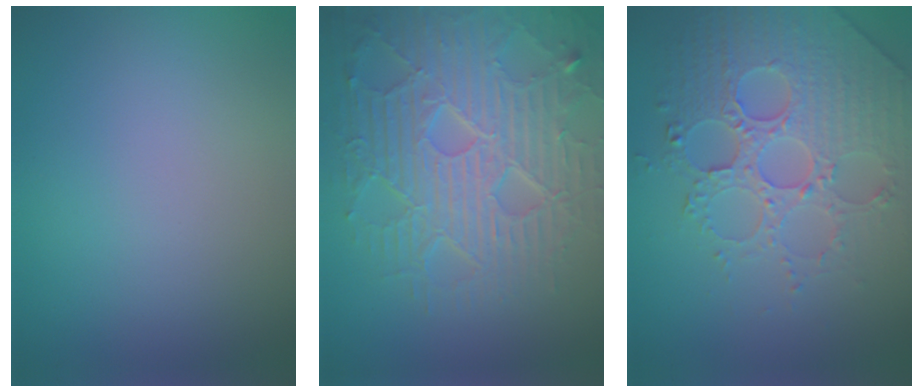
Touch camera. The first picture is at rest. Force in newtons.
{"total": 9.2, "press": 6.5, "slide": 6.5}
{"total": 5.8, "press": 5.3, "slide": 2.4}